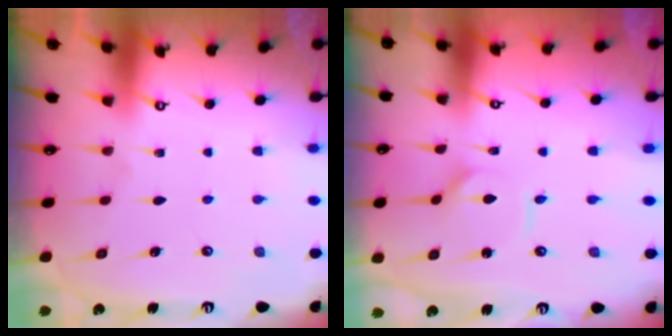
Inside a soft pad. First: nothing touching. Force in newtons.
{"total": 2.0, "press": 2.0, "slide": 0.3}